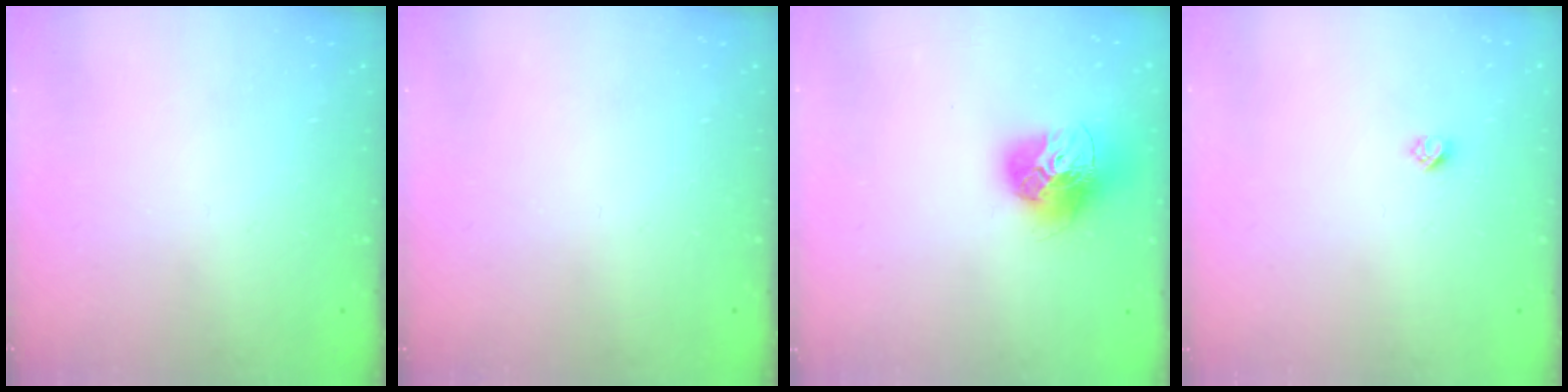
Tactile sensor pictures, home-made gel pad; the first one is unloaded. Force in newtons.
{"total": 0.0}
{"total": 16.0, "press": 15.9, "slide": 1.7}
{"total": 2.4, "press": 2.4, "slide": 0.2}